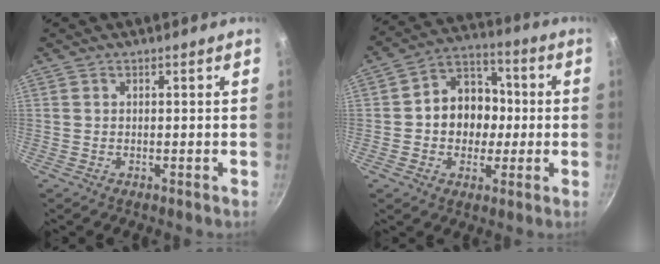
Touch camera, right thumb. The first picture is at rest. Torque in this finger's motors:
{"motor_torque": [-0.27, 0.75, 0.02, 0.09, 0.04]}